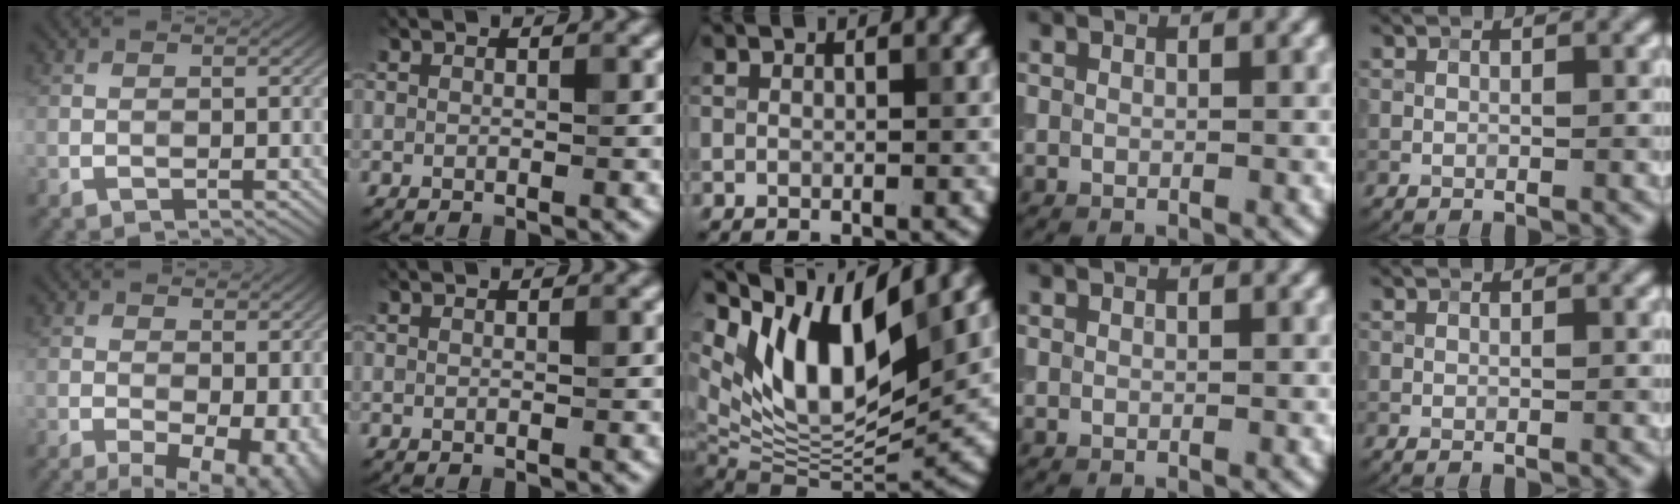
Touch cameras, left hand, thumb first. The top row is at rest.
{"thumb": {"total": 9.4, "force": [-2.5, 4.8, 7.7], "torque": [-0.105, -0.018, -0.026]}, "middle": {"total": 12.7, "force": [6.5, 4.9, 9.7], "torque": [-0.162, 0.002, 0.125]}, "ring": {"total": 1.0, "force": [-0.4, 0.6, 0.7], "torque": [-0.020, -0.003, -0.008]}}